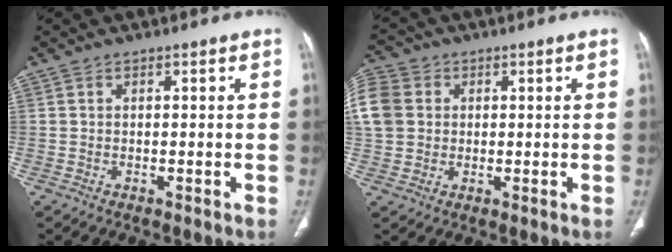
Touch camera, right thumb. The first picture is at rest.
{"total": 14.0, "force": [2.6, 11.9, 7.0], "torque": [-0.180, 0.027, 0.050]}